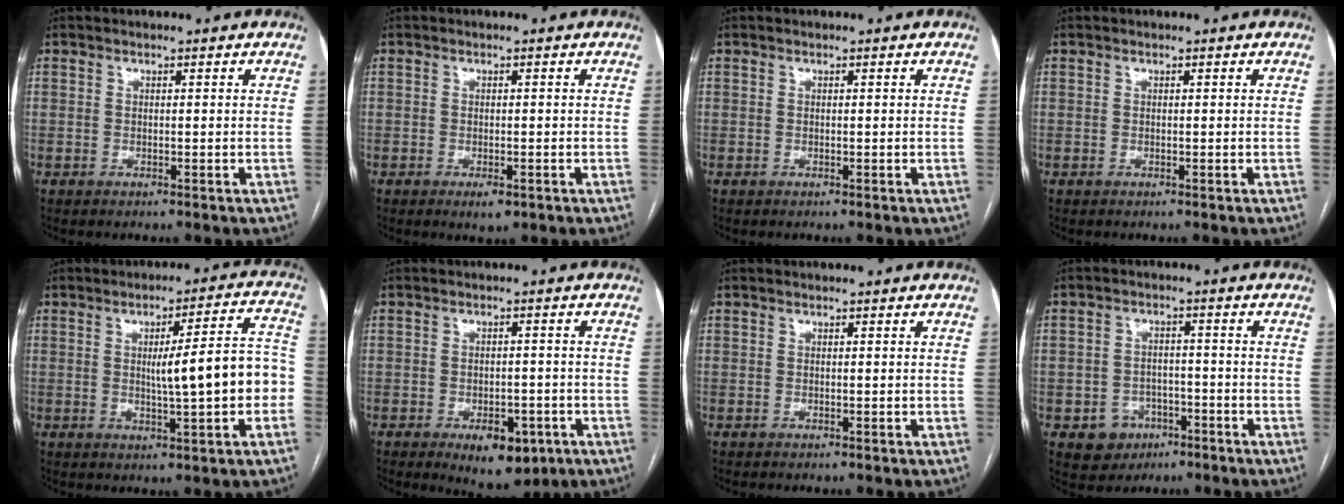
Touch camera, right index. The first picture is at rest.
{"total": 2.1, "force": [-1.1, 0.8, 1.6], "torque": [-0.023, -0.001, -0.013]}
{"total": 0.0}
{"total": 0.0}
{"total": 11.2, "force": [-1.0, 1.4, 11.1], "torque": [-0.144, 0.029, -0.011]}
{"total": 7.9, "force": [-4.1, 4.0, 5.5], "torque": [-0.070, -0.002, -0.049]}
{"total": 0.0}
{"total": 5.8, "force": [-2.8, 4.9, 1.4], "torque": [-0.020, 0.010, -0.035]}